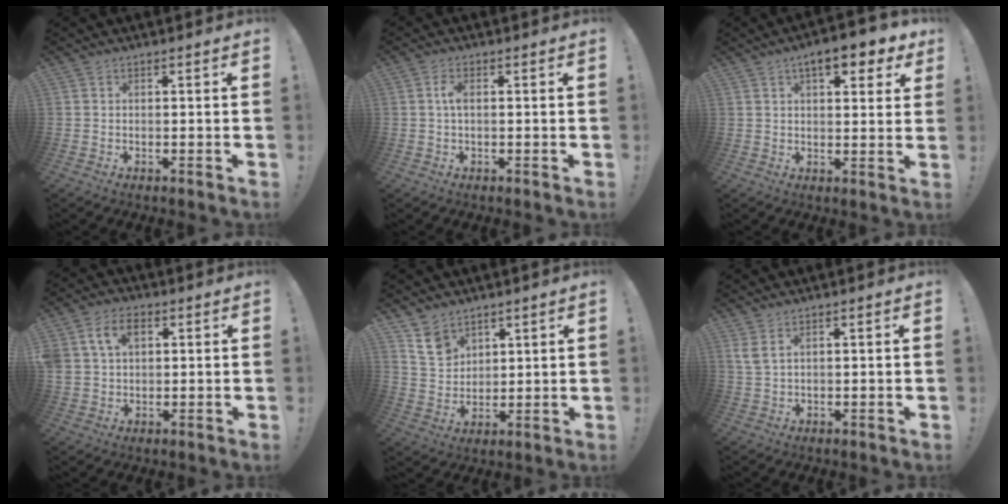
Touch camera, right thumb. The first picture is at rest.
{"total": 2.9, "force": [0.1, 1.2, 2.7], "torque": [-0.051, 0.008, 0.001]}
{"total": 8.5, "force": [4.9, 3.1, 6.3], "torque": [-0.078, -0.020, 0.079]}
{"total": 8.7, "force": [3.3, 6.0, 5.3], "torque": [-0.098, 0.007, 0.063]}
{"total": 8.9, "force": [5.9, 6.3, 2.3], "torque": [-0.026, -0.038, 0.116]}
{"total": 3.2, "force": [1.8, 0.6, 2.5], "torque": [-0.055, -0.003, 0.034]}